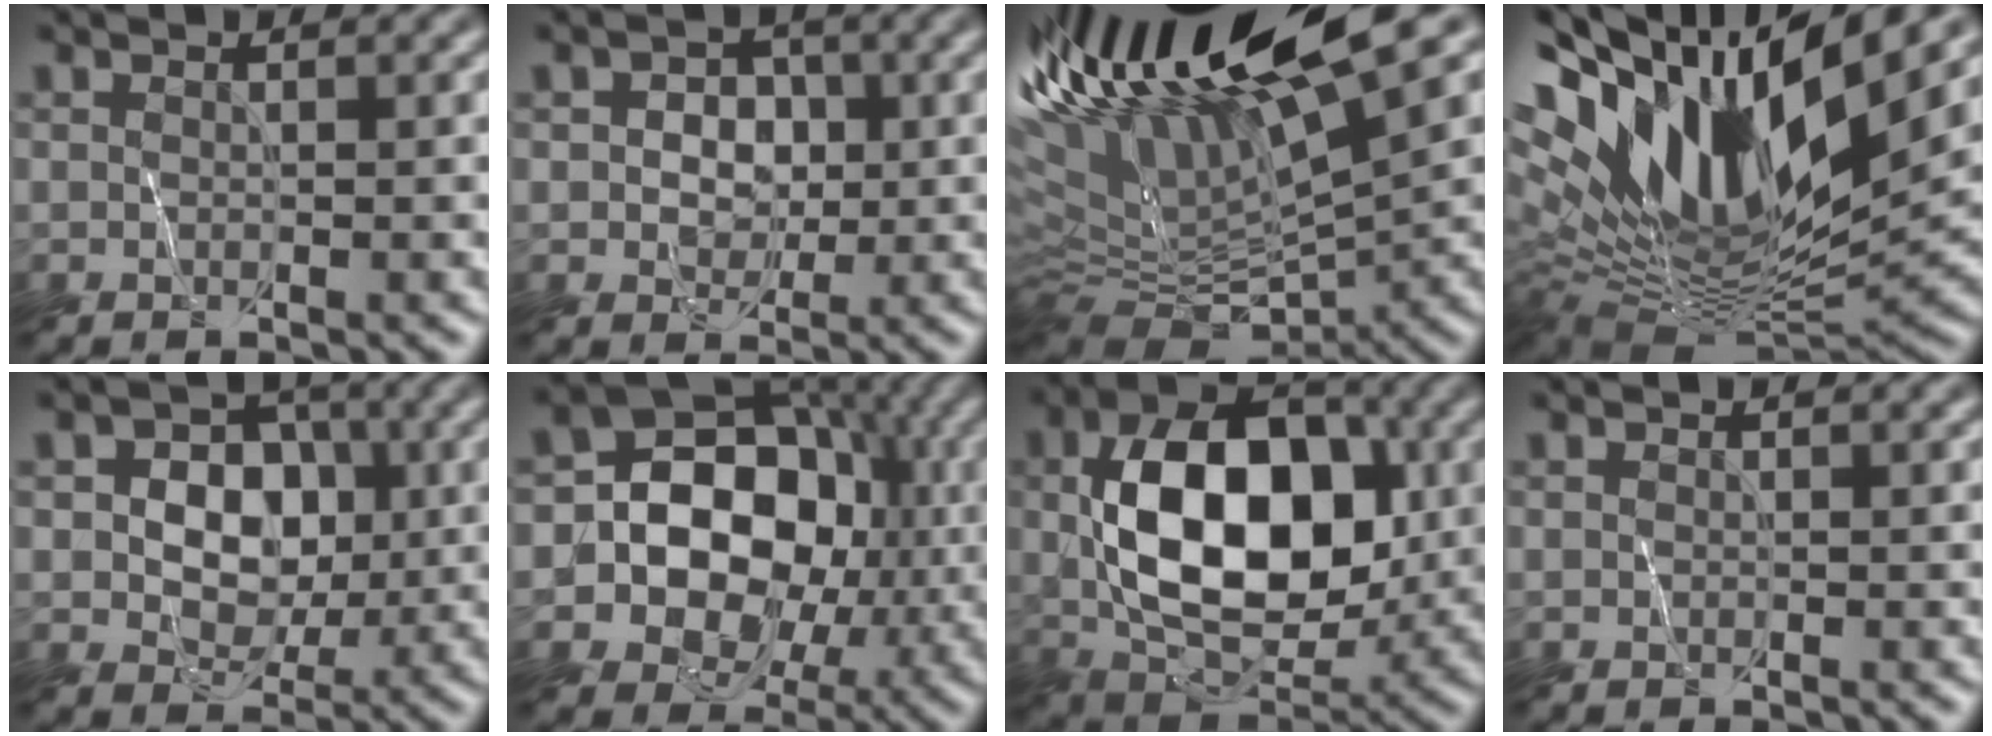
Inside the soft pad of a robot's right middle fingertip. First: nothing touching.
{"total": 3.3, "force": [0.1, 2.7, 1.8], "torque": [-0.017, 0.002, -0.001]}
{"total": 13.6, "force": [6.2, 3.0, 11.7], "torque": [-0.181, 0.023, 0.114]}
{"total": 15.2, "force": [5.9, 5.6, 12.9], "torque": [-0.250, 0.017, 0.097]}
{"total": 6.0, "force": [0.4, 4.8, 3.6], "torque": [-0.048, 0.008, -0.002]}
{"total": 12.1, "force": [-1.3, 10.1, 6.6], "torque": [-0.089, 0.005, -0.054]}
{"total": 10.6, "force": [0.5, 6.7, 8.2], "torque": [-0.135, 0.005, 0.008]}
{"total": 0.0}